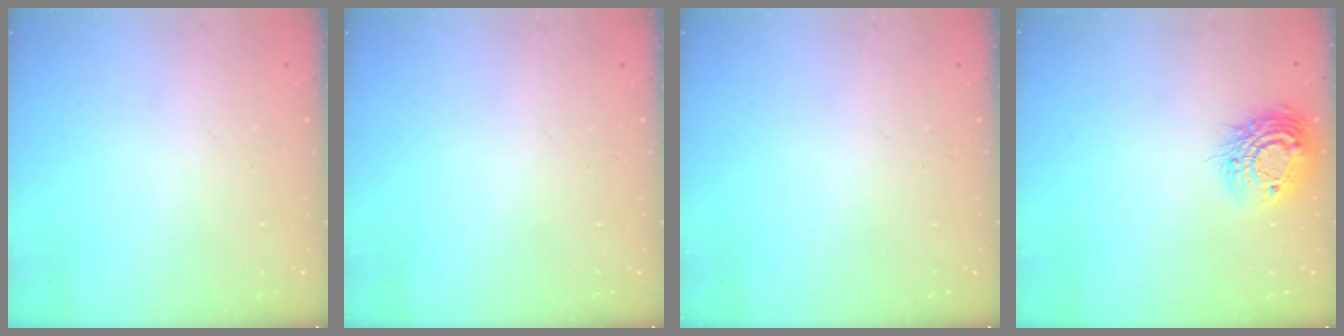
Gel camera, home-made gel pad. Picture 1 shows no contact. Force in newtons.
{"total": 0.0}
{"total": 0.0}
{"total": 12.7, "press": 12.7, "slide": 0.8}